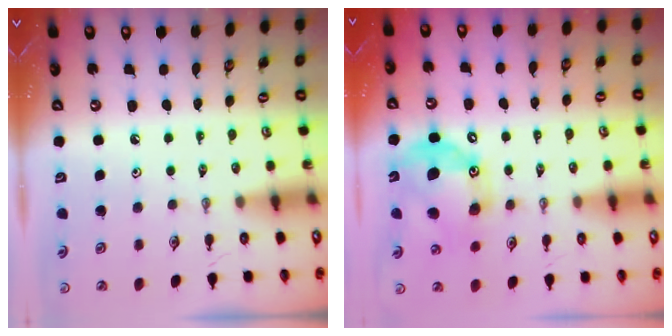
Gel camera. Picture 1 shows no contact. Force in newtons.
{"total": 17.5, "press": 17.5, "slide": 0.4}